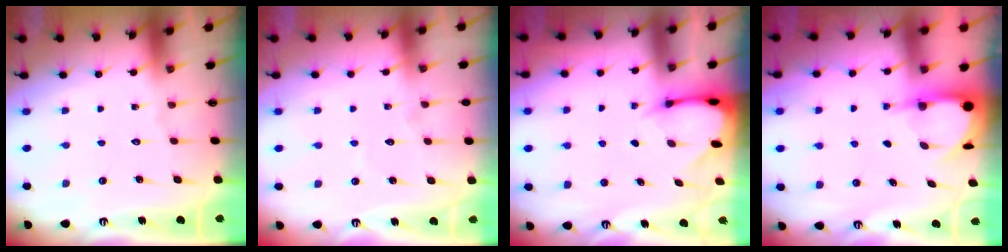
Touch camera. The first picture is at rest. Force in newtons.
{"total": 2.5, "press": 2.5, "slide": 0.2}
{"total": 2.7, "press": 2.7, "slide": 0.3}
{"total": 3.9, "press": 3.9, "slide": 0.3}